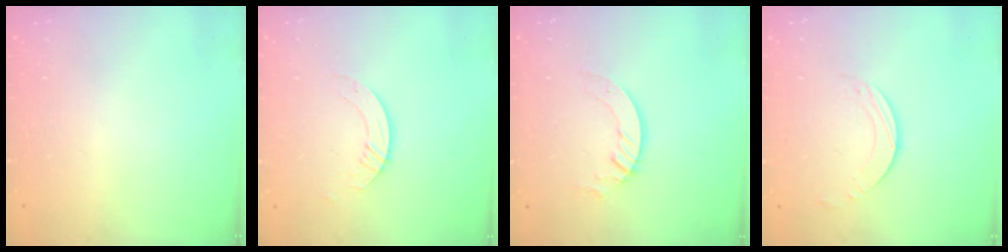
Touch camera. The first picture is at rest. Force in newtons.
{"total": 3.5, "press": 3.5, "slide": 0.4}
{"total": 2.8, "press": 2.8, "slide": 0.2}
{"total": 1.9, "press": 1.9, "slide": 0.2}